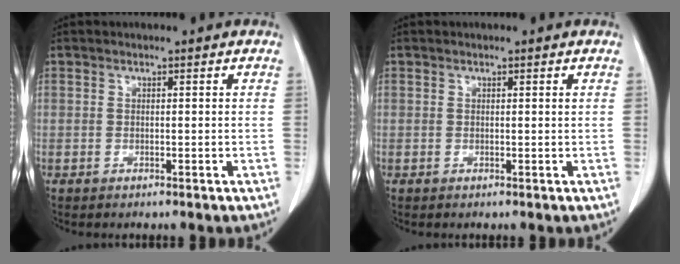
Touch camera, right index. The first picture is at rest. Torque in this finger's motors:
{"motor_torque": [-0.04, 0.03, 0.00, 0.00]}